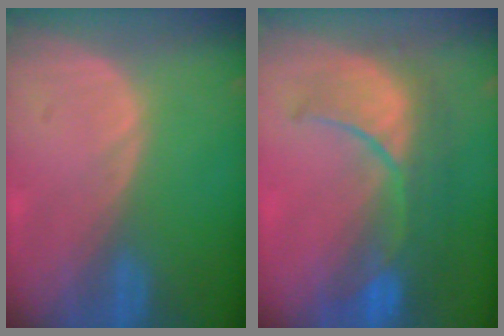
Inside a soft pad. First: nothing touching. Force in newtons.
{"total": 10.4, "press": 9.2, "slide": 5.0}